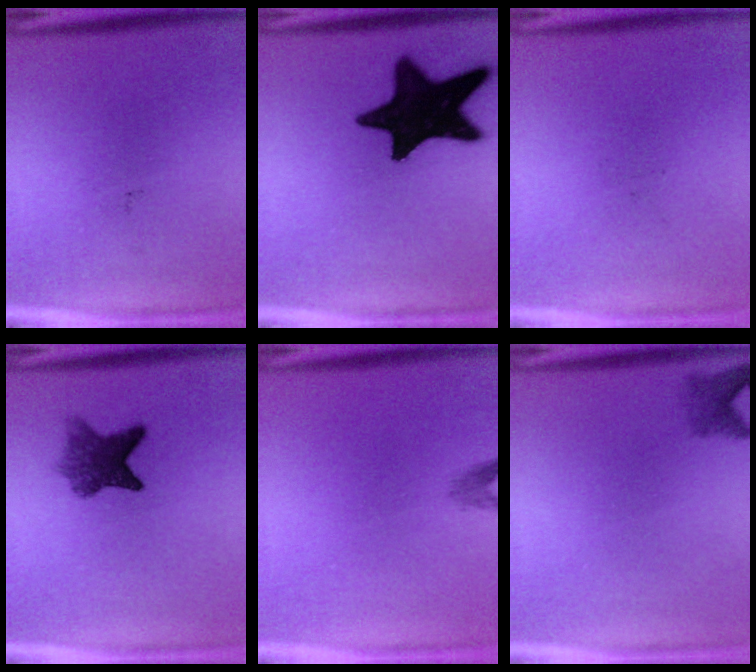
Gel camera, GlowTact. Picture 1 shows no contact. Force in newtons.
{"total": 18.7}
{"total": 0.0}
{"total": 6.2}
{"total": 1.2}
{"total": 2.0}